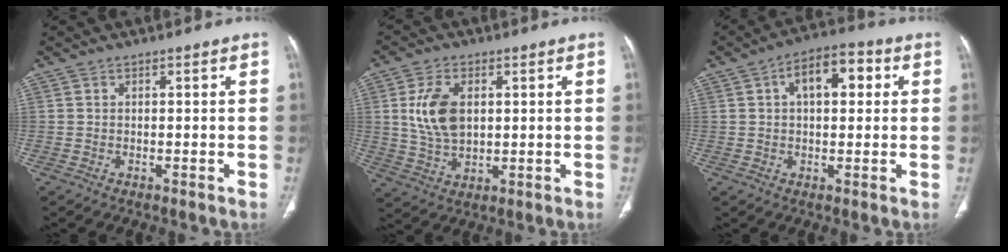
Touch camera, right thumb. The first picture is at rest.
{"total": 9.5, "force": [1.9, 5.8, 7.3], "torque": [-0.138, -0.007, 0.044]}
{"total": 9.1, "force": [2.4, 5.0, 7.2], "torque": [-0.086, 0.020, 0.029]}